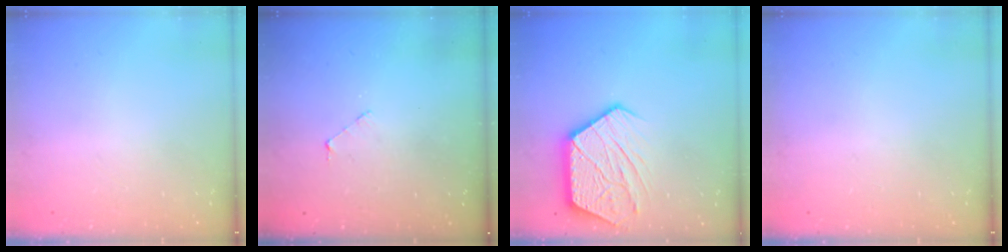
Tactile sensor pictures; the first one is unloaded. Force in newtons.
{"total": 1.9, "press": 1.9, "slide": 0.2}
{"total": 14.5, "press": 14.5, "slide": 1.1}
{"total": 0.0}